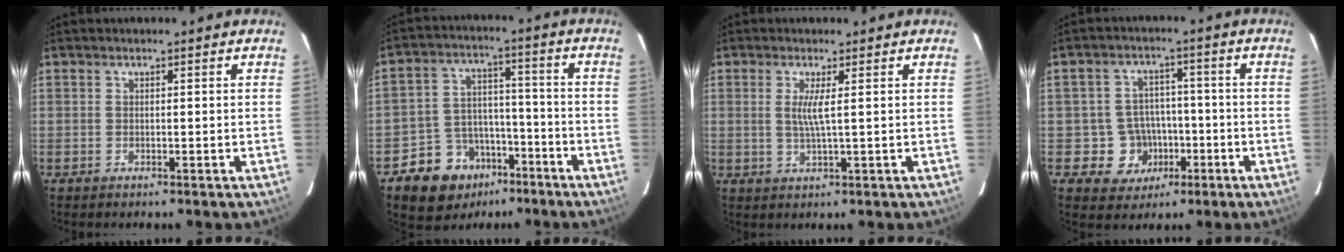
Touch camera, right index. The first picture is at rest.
{"total": 11.7, "force": [-7.4, 8.5, 3.2], "torque": [-0.078, 0.038, -0.101]}
{"total": 3.1, "force": [0.7, -0.3, 3.0], "torque": [-0.060, -0.007, 0.012]}
{"total": 7.6, "force": [-2.7, 7.0, 1.1], "torque": [-0.037, 0.027, -0.030]}